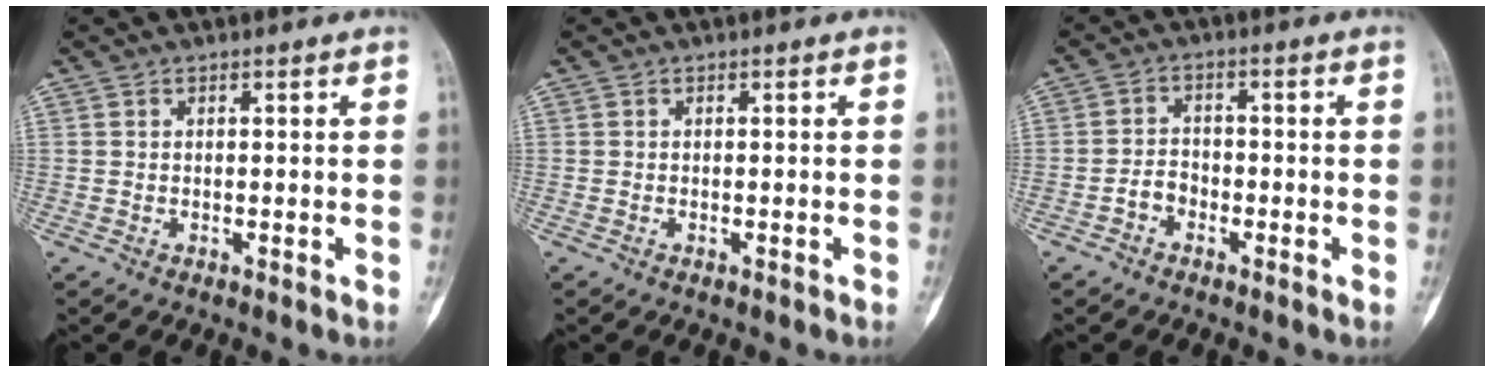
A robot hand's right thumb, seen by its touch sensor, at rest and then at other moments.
{"total": 0.0}
{"total": 3.4, "force": [-1.8, 2.6, 1.2], "torque": [-0.005, 0.018, -0.039]}